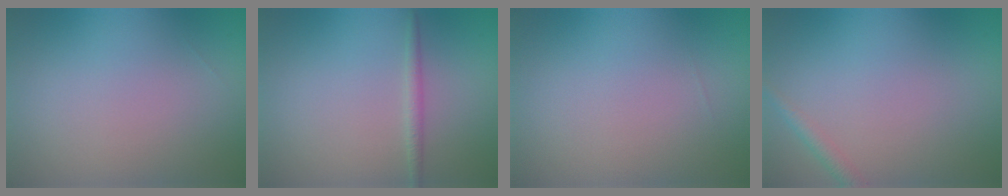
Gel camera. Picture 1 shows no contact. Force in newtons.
{"total": 1.1, "press": 1.1, "slide": 0.1}
{"total": 0.0}
{"total": 1.4, "press": 1.4, "slide": 0.1}